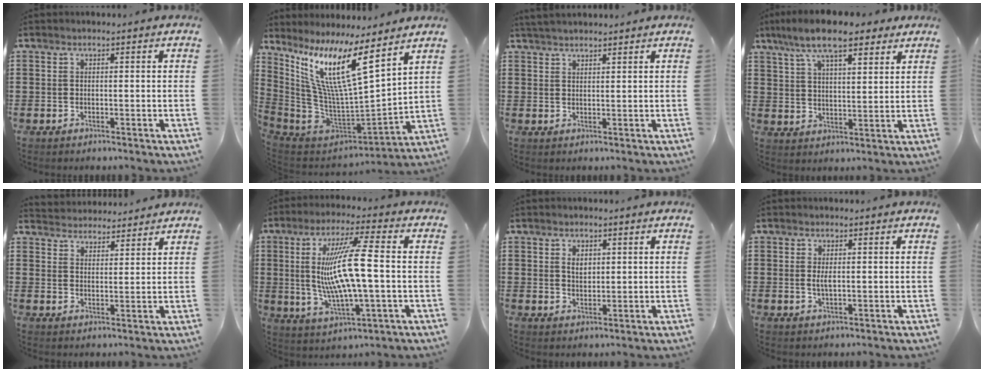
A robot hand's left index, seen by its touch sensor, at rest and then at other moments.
{"total": 13.6, "force": [7.3, 1.5, 11.4], "torque": [-0.264, -0.068, 0.112]}
{"total": 2.1, "force": [2.0, 0.1, 0.4], "torque": [-0.012, 0.002, 0.040]}
{"total": 10.3, "force": [7.7, 2.9, 6.2], "torque": [-0.142, -0.005, 0.139]}
{"total": 3.4, "force": [3.4, 0.4, -0.5], "torque": [-0.003, -0.014, 0.062]}
{"total": 12.2, "force": [0.4, 2.1, 12.0], "torque": [-0.238, 0.000, 0.000]}
{"total": 2.1, "force": [0.8, 1.3, 1.5], "torque": [-0.024, 0.002, 0.014]}
{"total": 1.9, "force": [0.2, 0.5, 1.8], "torque": [-0.042, -0.003, 0.000]}